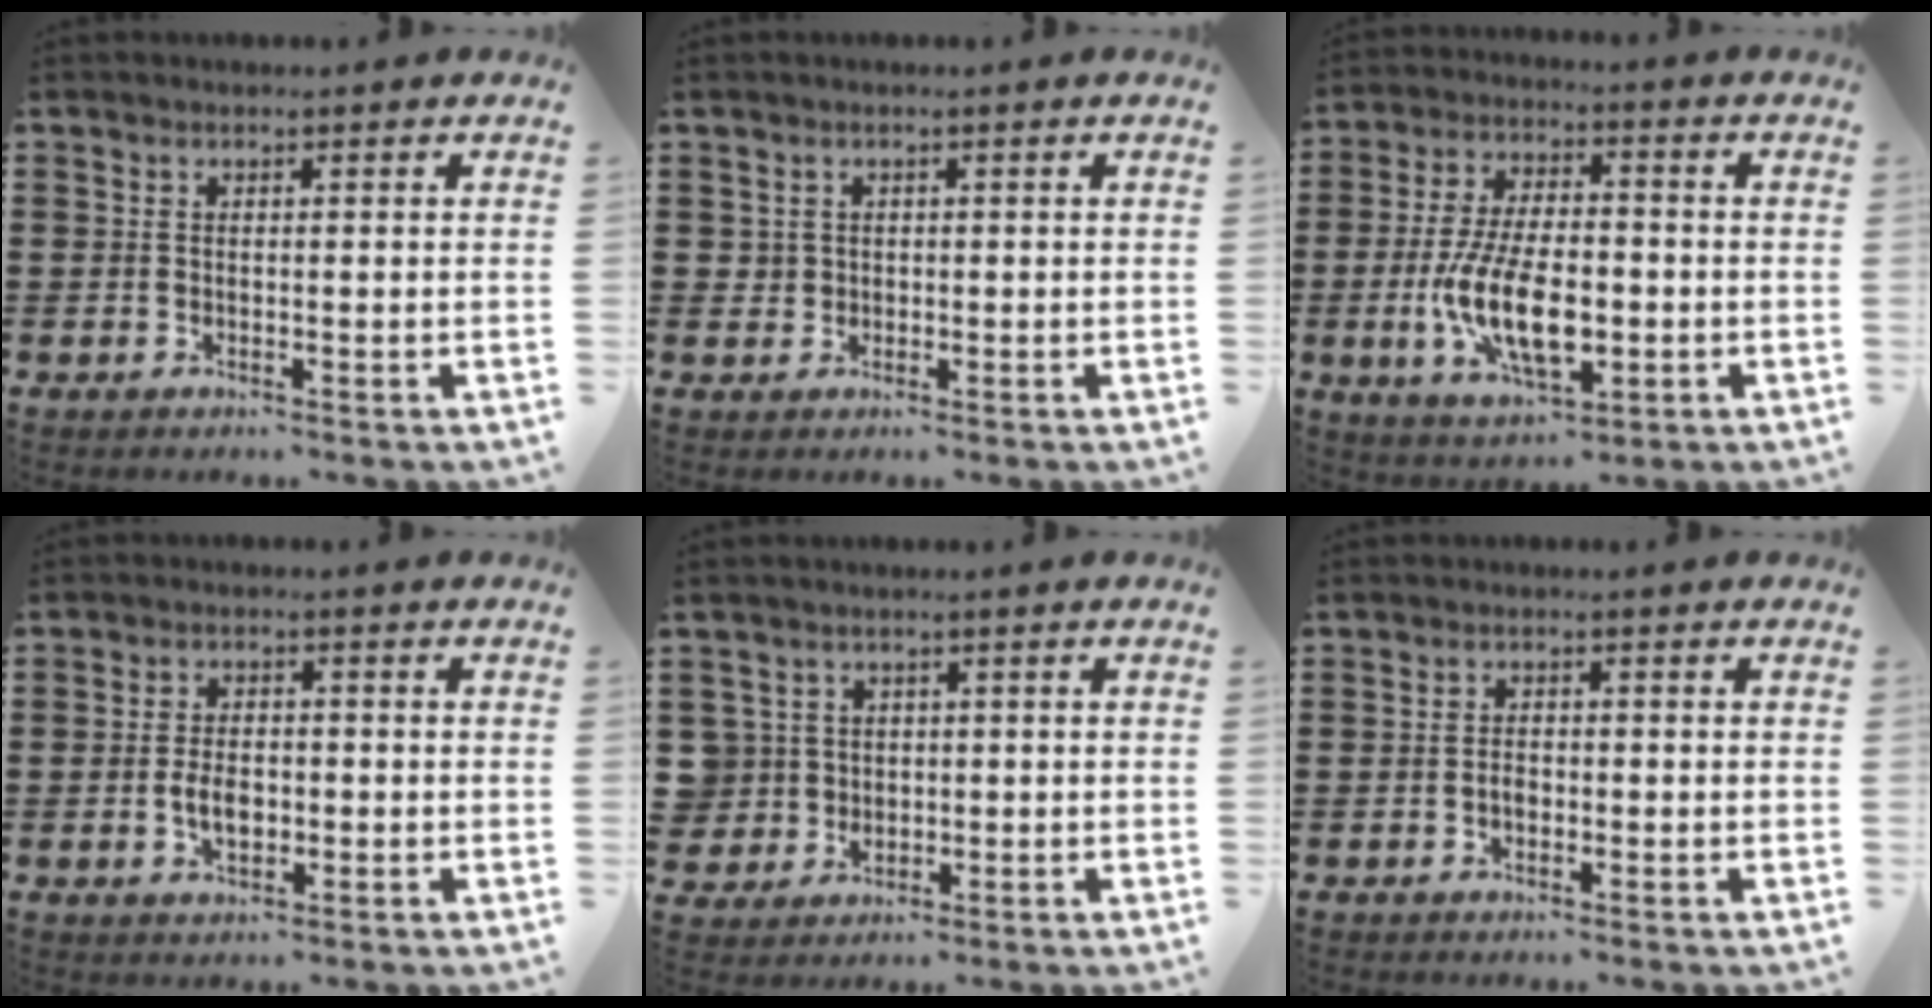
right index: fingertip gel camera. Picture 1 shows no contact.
{"total": 1.3, "force": [0.4, 1.2, 0.2], "torque": [-0.006, 0.008, 0.007]}
{"total": 11.6, "force": [-2.9, 5.3, 9.9], "torque": [-0.219, -0.009, -0.052]}
{"total": 3.7, "force": [-0.7, 2.1, 3.0], "torque": [-0.065, -0.002, -0.012]}
{"total": 3.7, "force": [0.3, 3.7, 0.3], "torque": [-0.033, 0.011, 0.002]}
{"total": 1.4, "force": [-0.5, 0.8, 1.1], "torque": [-0.023, -0.002, -0.008]}